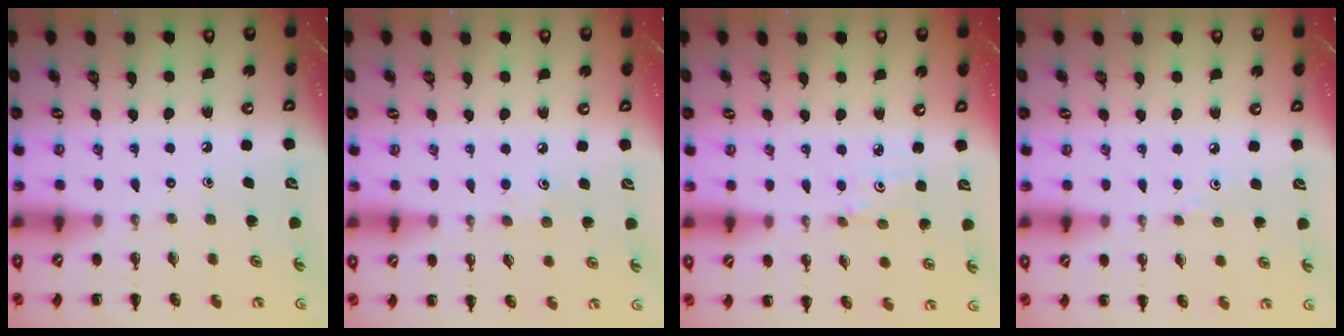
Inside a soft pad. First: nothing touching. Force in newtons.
{"total": 4.6, "press": 4.3, "slide": 1.4}
{"total": 2.9, "press": 2.8, "slide": 0.8}
{"total": 2.7, "press": 2.5, "slide": 0.9}